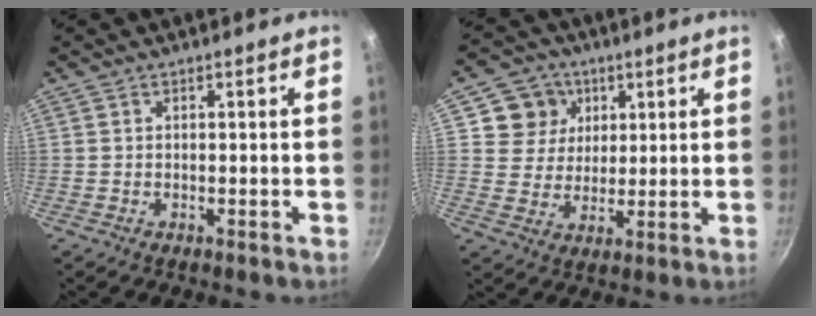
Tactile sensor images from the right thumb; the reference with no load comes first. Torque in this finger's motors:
{"motor_torque": [-0.05, 1.02, 0.06, -0.27, -0.03]}